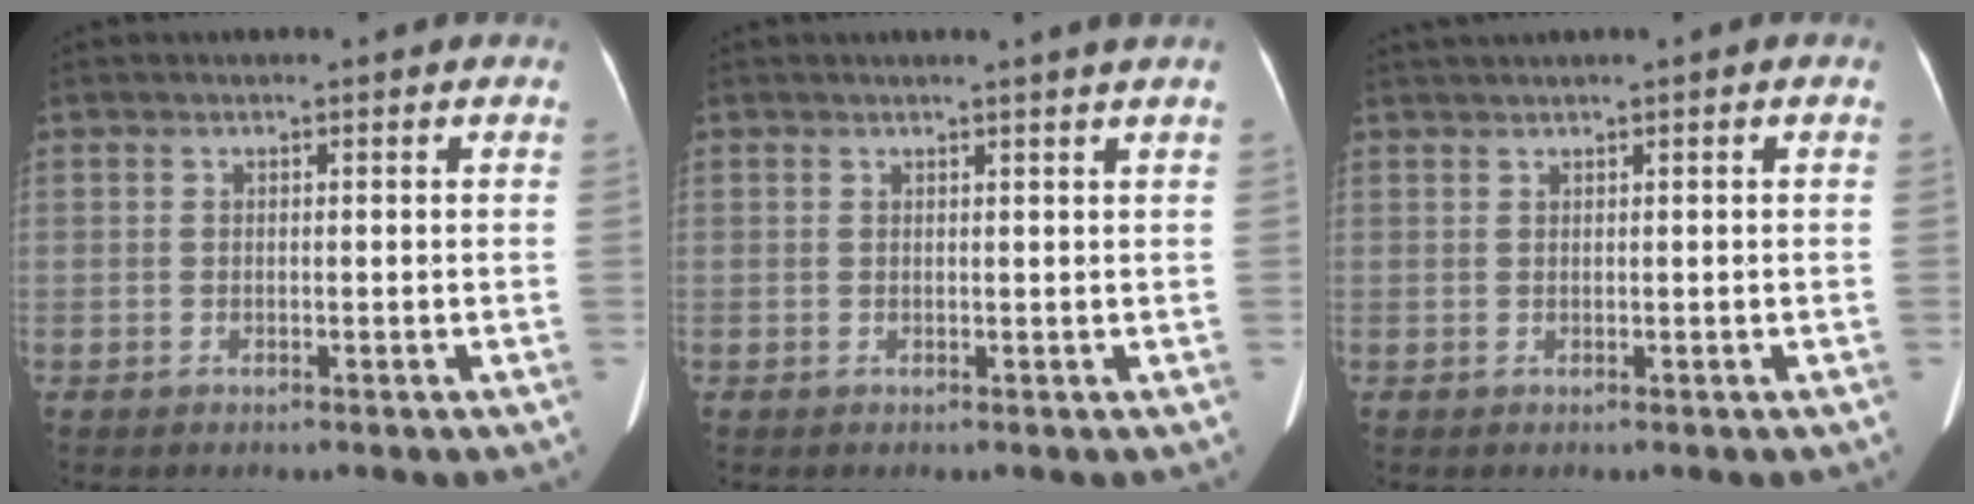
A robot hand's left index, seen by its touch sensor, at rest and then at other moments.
{"total": 2.0, "force": [1.7, -0.7, 0.8], "torque": [-0.019, -0.007, 0.024]}
{"total": 1.6, "force": [1.2, -0.3, 1.1], "torque": [-0.027, 0.018, 0.031]}